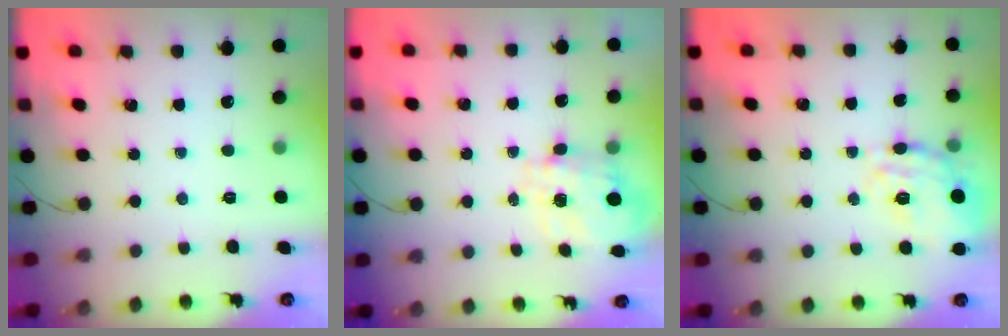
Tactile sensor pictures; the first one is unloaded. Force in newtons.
{"total": 3.5, "press": 3.3, "slide": 1.0}
{"total": 17.1, "press": 17.1, "slide": 0.5}